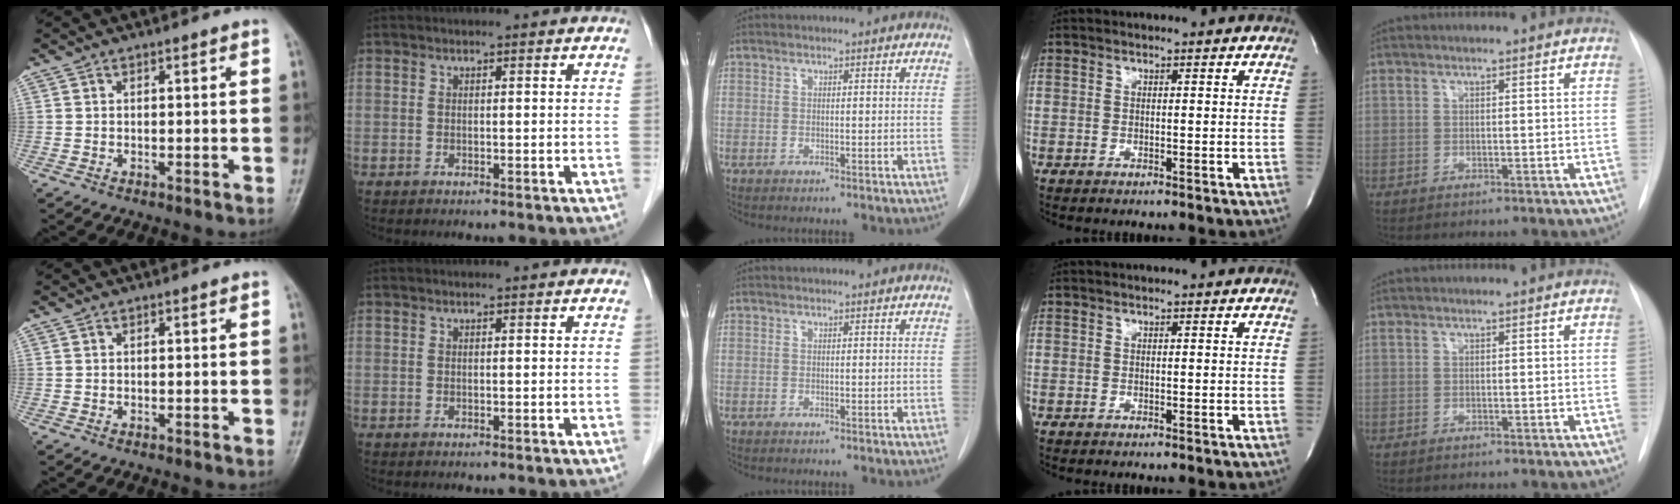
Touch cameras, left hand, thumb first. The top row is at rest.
{}